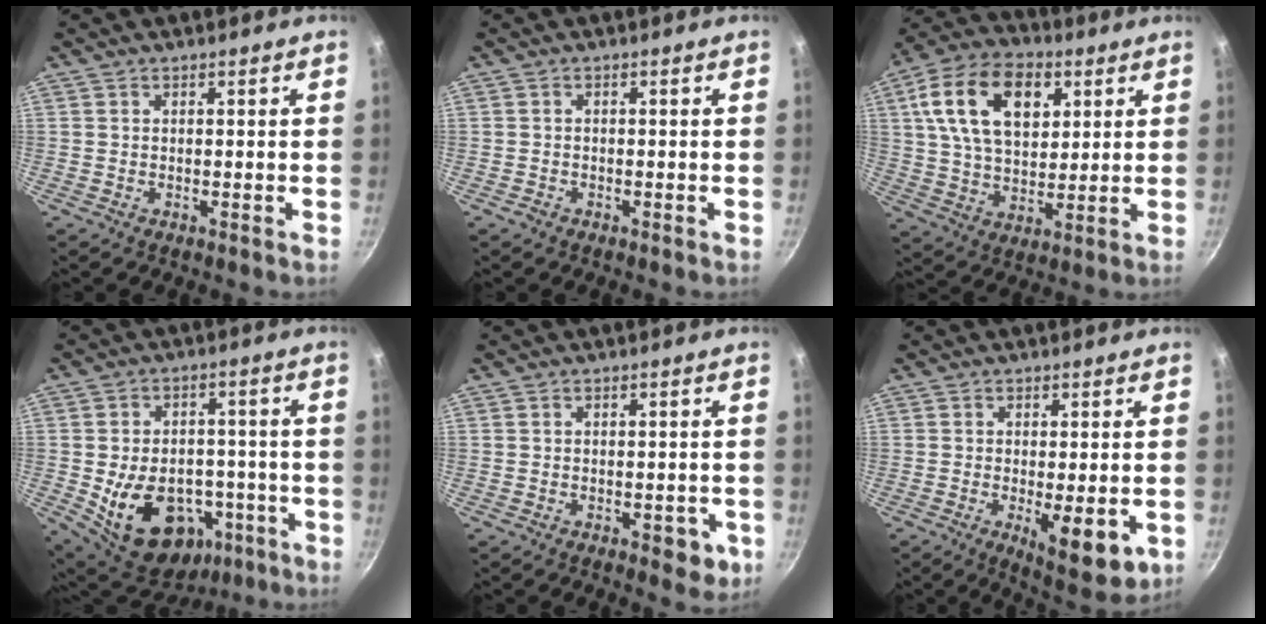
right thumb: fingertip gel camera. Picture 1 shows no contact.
{"total": 0.9, "force": [-0.6, 0.7, 0.2], "torque": [-0.003, 0.002, -0.014]}
{"total": 18.8, "force": [6.2, 11.7, 13.4], "torque": [-0.220, -0.003, 0.107]}
{"total": 18.3, "force": [-6.2, 12.4, 11.9], "torque": [-0.177, 0.023, -0.073]}
{"total": 4.2, "force": [-1.9, 2.4, 3.0], "torque": [-0.014, 0.010, -0.021]}
{"total": 10.2, "force": [-2.9, 3.7, 9.1], "torque": [-0.121, -0.017, -0.035]}